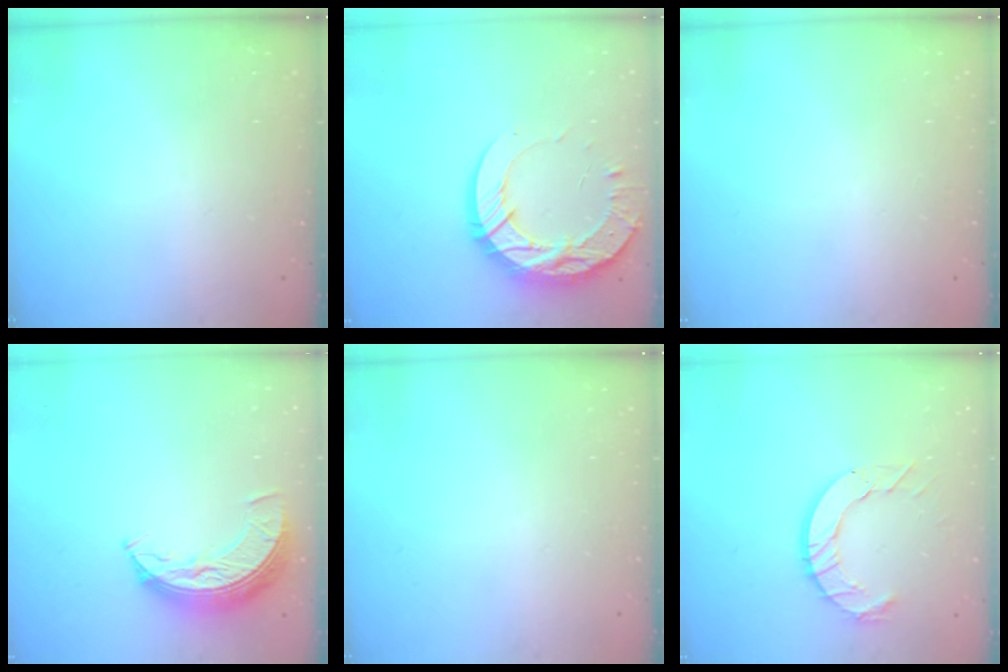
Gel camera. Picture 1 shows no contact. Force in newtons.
{"total": 18.0, "press": 17.9, "slide": 1.6}
{"total": 0.0}
{"total": 9.5, "press": 9.5, "slide": 0.5}
{"total": 0.0}
{"total": 9.8, "press": 9.7, "slide": 1.1}